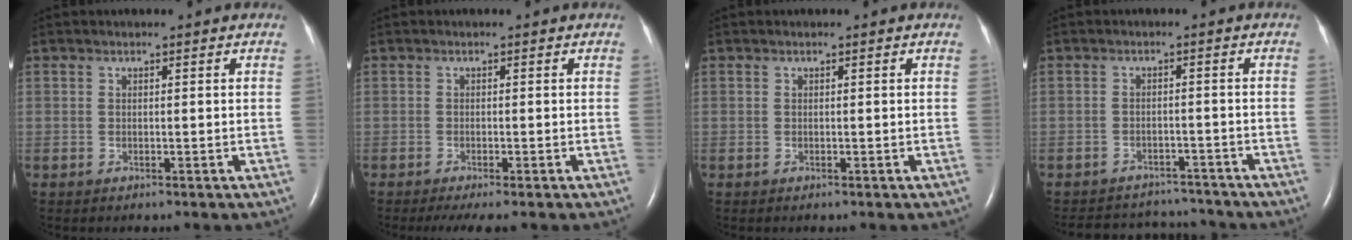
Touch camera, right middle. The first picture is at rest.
{"total": 3.9, "force": [-3.0, 0.5, 2.6], "torque": [-0.040, -0.011, -0.043]}
{"total": 0.0}
{"total": 9.9, "force": [-9.6, 2.5, 1.1], "torque": [-0.028, 0.012, -0.125]}